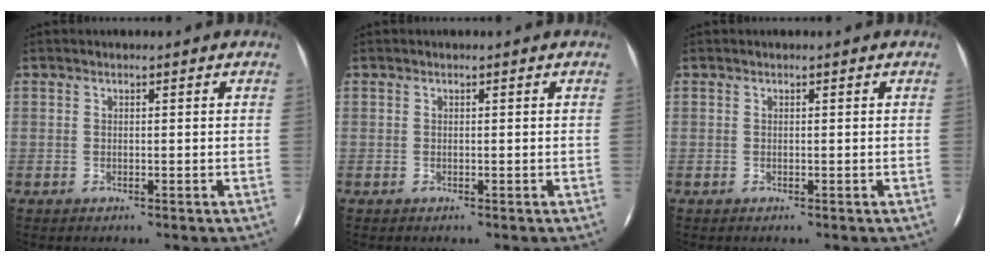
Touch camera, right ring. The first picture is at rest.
{"total": 0.0}
{"total": 0.0}